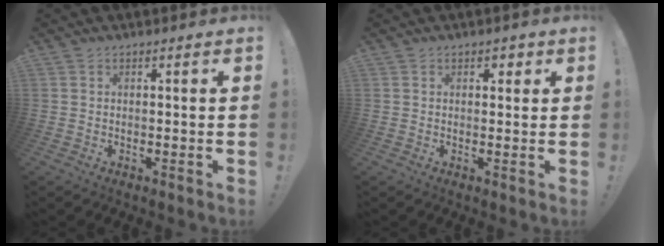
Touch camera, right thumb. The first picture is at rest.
{"total": 1.6, "force": [0.8, 1.3, 0.6], "torque": [-0.006, 0.001, 0.012]}